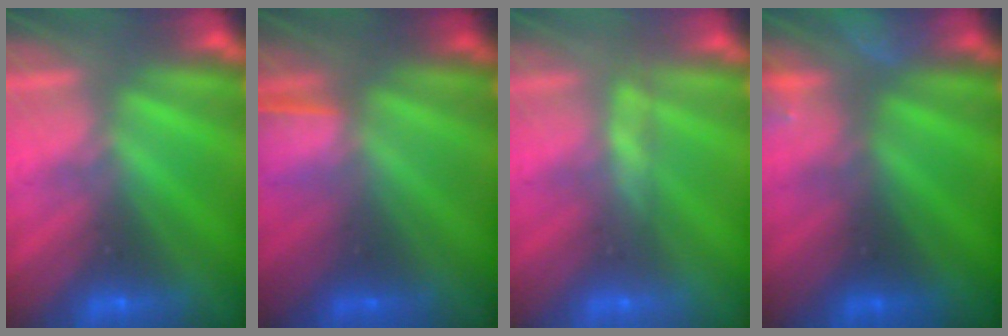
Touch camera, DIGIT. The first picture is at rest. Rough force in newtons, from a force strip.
{"total": 1.4}
{"total": 2.7}
{"total": 7.7}